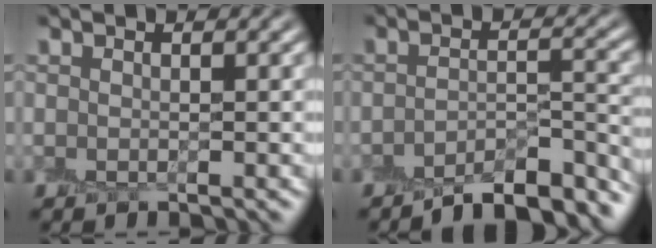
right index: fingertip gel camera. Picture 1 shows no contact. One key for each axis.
{"total": 6.6, "fx": -5.5, "fy": 1.5, "fz": 3.3, "tx": -0.043, "ty": 0.004, "tz": -0.081}